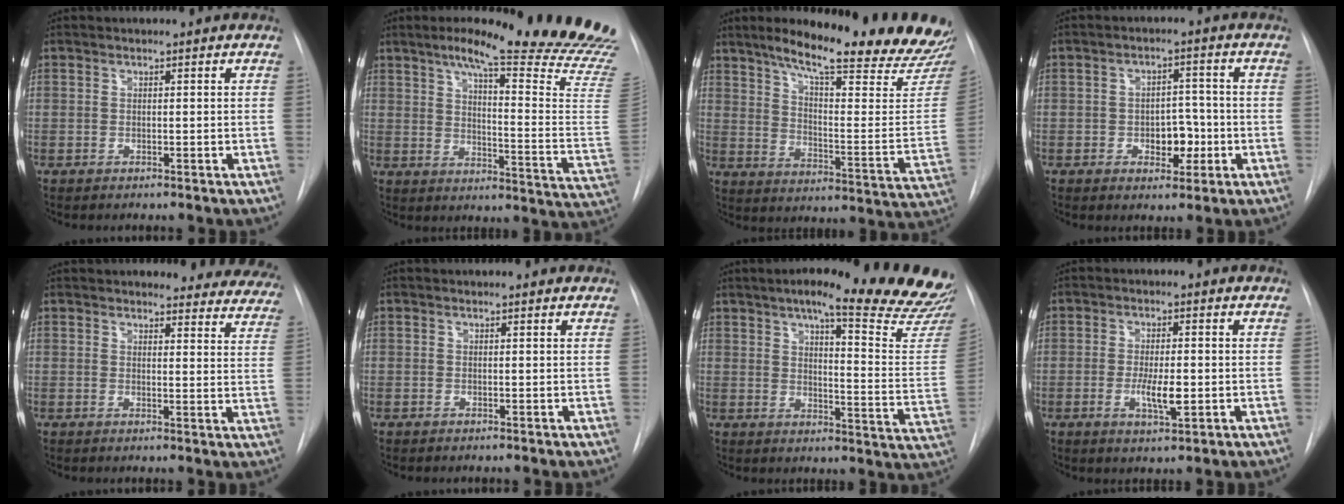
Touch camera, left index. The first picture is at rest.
{"total": 24.3, "force": [20.2, -0.6, 13.4], "torque": [-0.168, -0.106, 0.249]}
{"total": 25.2, "force": [21.3, 2.2, 13.1], "torque": [-0.190, -0.090, 0.274]}
{"total": 5.2, "force": [-2.3, 3.0, 3.7], "torque": [-0.043, 0.004, -0.026]}
{"total": 18.0, "force": [17.0, 4.5, 4.0], "torque": [-0.017, -0.067, 0.166]}
{"total": 0.6, "force": [0.5, 0.3, 0.1], "torque": [-0.011, 0.004, 0.001]}
{"total": 21.9, "force": [18.7, 1.6, 11.3], "torque": [-0.149, -0.087, 0.218]}
{"total": 4.9, "force": [-1.8, 1.1, 4.4], "torque": [-0.083, -0.011, -0.022]}